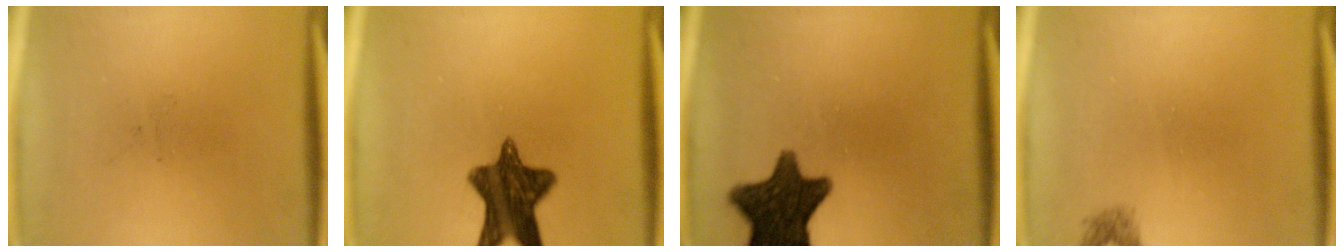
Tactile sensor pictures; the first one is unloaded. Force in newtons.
{"total": 11.6}
{"total": 12.7}
{"total": 1.1}